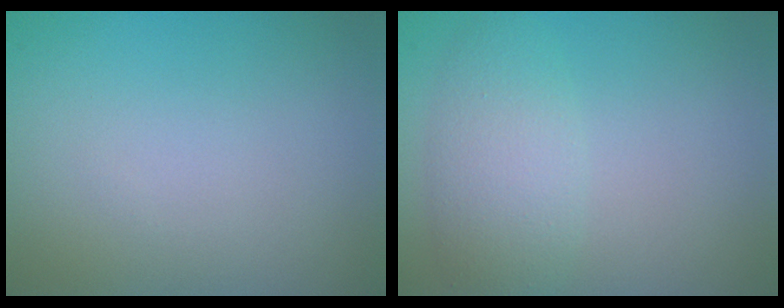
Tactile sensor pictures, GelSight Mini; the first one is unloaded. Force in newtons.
{"total": 3.4, "press": 3.4, "slide": 0.1}